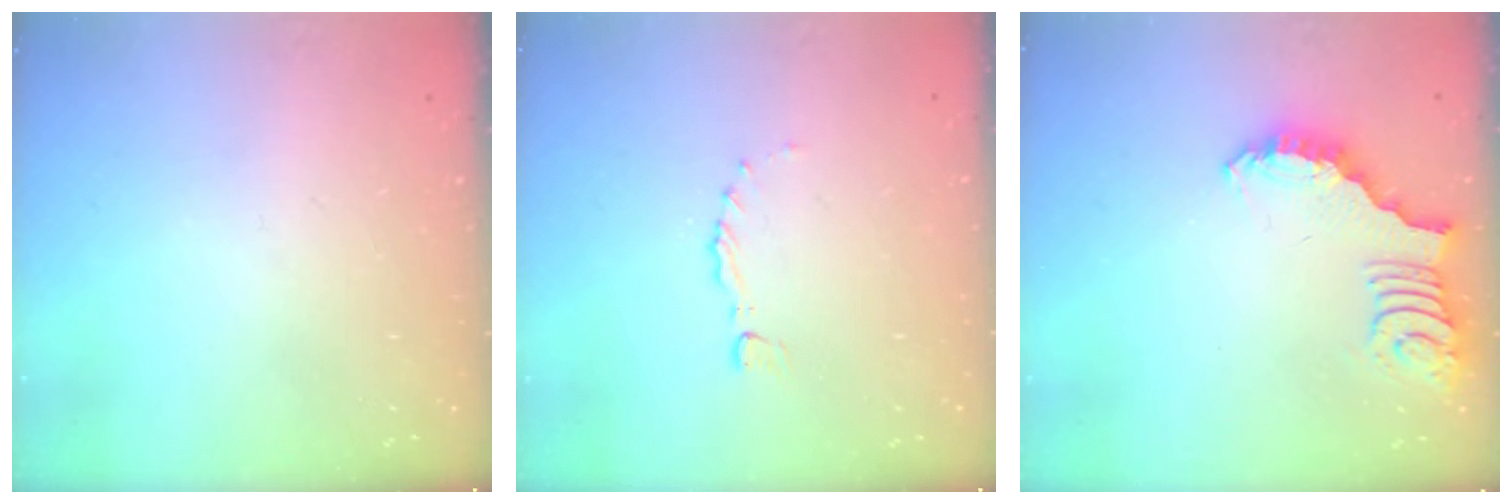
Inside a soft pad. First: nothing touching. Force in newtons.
{"total": 0.0}
{"total": 2.7, "press": 2.7, "slide": 0.5}